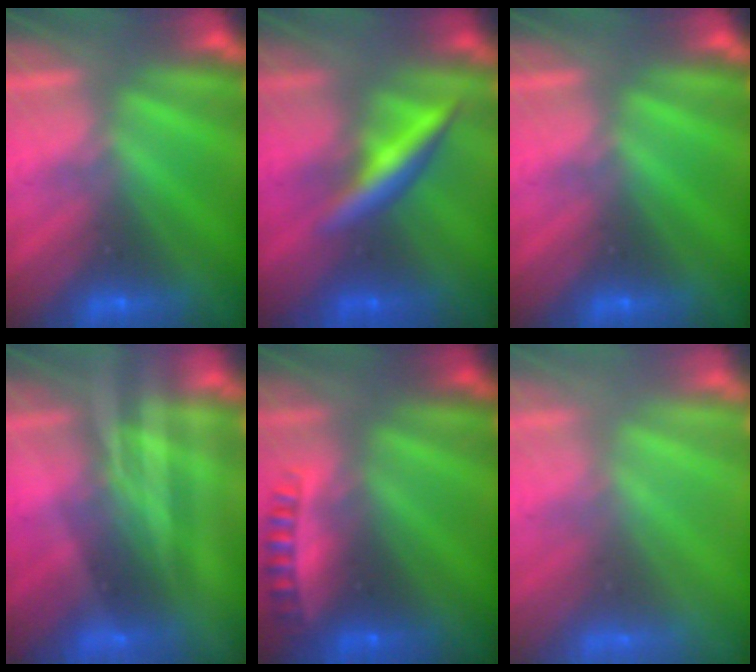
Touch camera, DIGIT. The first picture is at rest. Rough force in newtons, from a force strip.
{"total": 2.8}
{"total": 0.0}
{"total": 2.1}
{"total": 2.6}
{"total": 3.3}